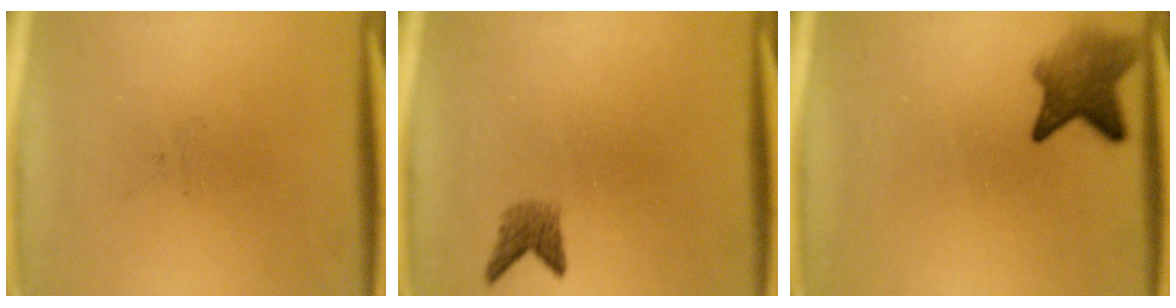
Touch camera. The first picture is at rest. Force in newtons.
{"total": 2.0}
{"total": 5.0}